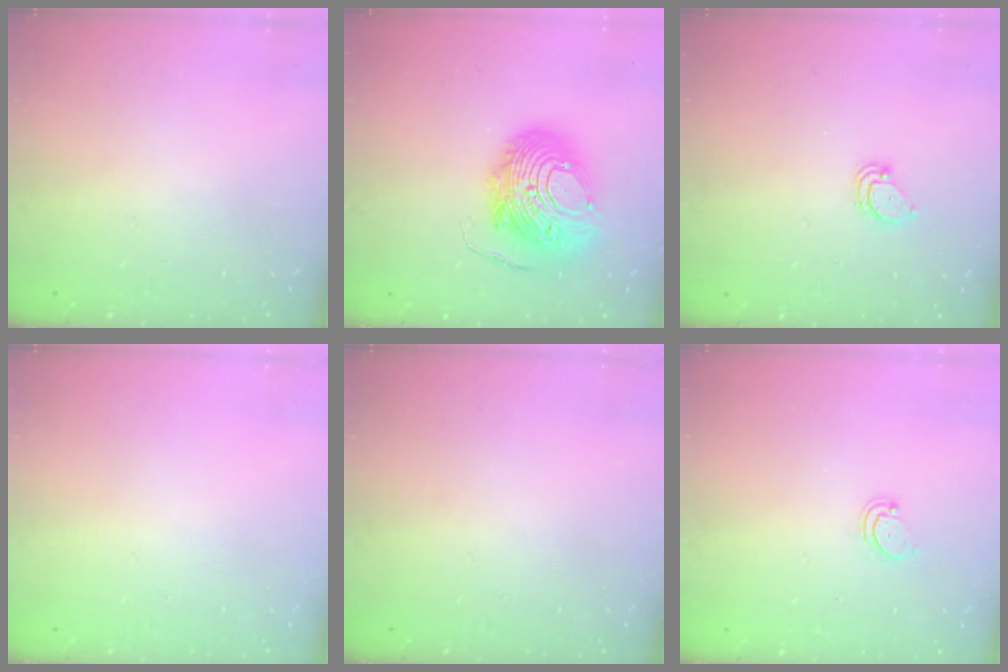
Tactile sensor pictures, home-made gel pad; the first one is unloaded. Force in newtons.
{"total": 14.8, "press": 14.7, "slide": 1.3}
{"total": 2.6, "press": 2.6, "slide": 0.2}
{"total": 0.0}
{"total": 0.0}
{"total": 2.2, "press": 2.2, "slide": 0.2}